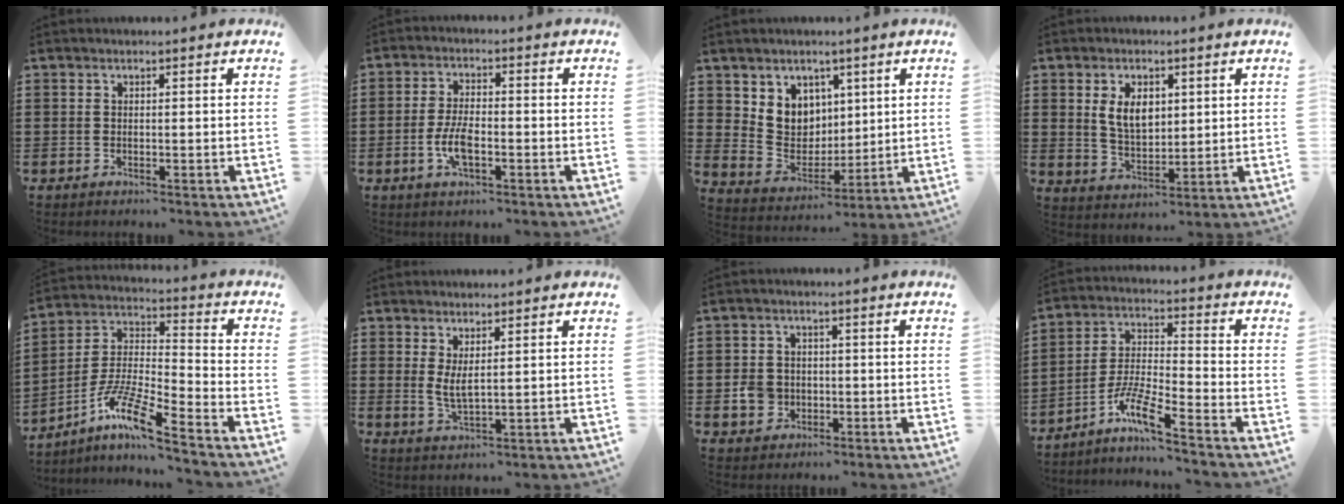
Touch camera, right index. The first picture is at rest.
{"total": 5.5, "force": [-1.7, 2.3, 4.7], "torque": [-0.109, -0.001, -0.037]}
{"total": 6.8, "force": [3.3, 6.0, 0.7], "torque": [-0.045, -0.016, 0.064]}
{"total": 6.0, "force": [1.6, 3.7, 4.5], "torque": [-0.091, 0.009, 0.026]}
{"total": 9.6, "force": [-7.3, 0.6, 6.2], "torque": [-0.145, -0.016, -0.150]}
{"total": 3.2, "force": [1.3, 0.9, 2.7], "torque": [-0.062, -0.003, 0.023]}
{"total": 4.4, "force": [-1.0, 3.8, 2.0], "torque": [-0.052, 0.006, -0.021]}
{"total": 7.7, "force": [-5.8, 0.6, 5.0], "torque": [-0.117, -0.012, -0.115]}